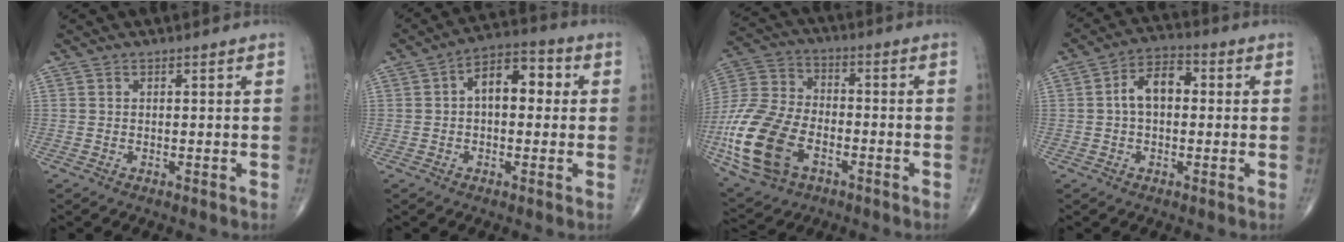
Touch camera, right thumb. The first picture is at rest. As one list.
[{"total": 9.1, "force": [1.1, 5.3, 7.3], "torque": [-0.091, 0.029, 0.007]}, {"total": 20.2, "force": [-6.4, 12.6, 14.4], "torque": [-0.306, 0.014, -0.116]}, {"total": 7.3, "force": [0.5, 4.5, 5.7], "torque": [-0.089, 0.026, -0.002]}]